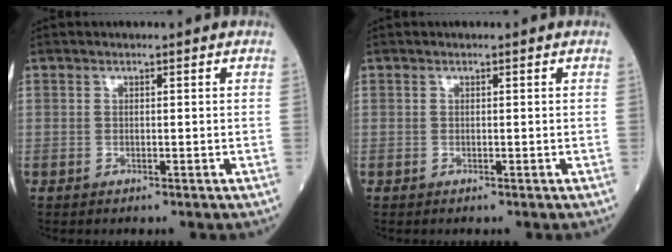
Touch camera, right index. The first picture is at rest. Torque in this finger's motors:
{"motor_torque": [0.06, 0.02, 0.05, 0.01]}